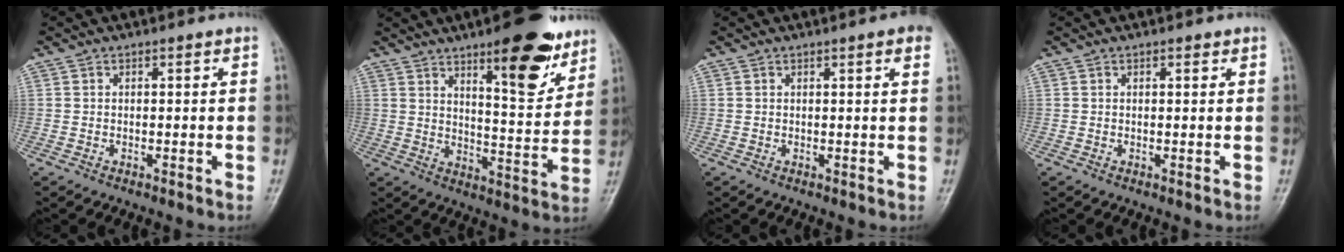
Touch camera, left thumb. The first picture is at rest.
{"total": 15.5, "force": [9.5, 4.7, 11.2], "torque": [-0.121, -0.058, 0.140]}
{"total": 2.6, "force": [1.5, 0.3, 2.2], "torque": [-0.026, 0.000, 0.015]}
{"total": 0.7, "force": [0.5, 0.4, 0.5], "torque": [-0.006, -0.002, 0.005]}